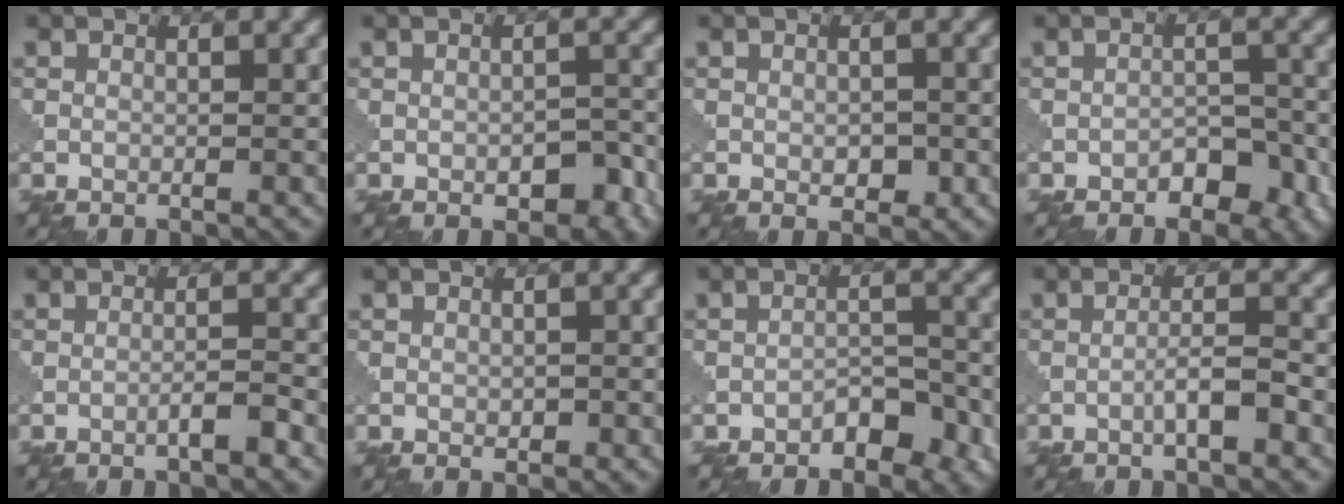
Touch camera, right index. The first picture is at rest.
{"total": 3.2, "force": [-1.5, 1.5, 2.4], "torque": [-0.030, 0.001, -0.018]}
{"total": 1.9, "force": [-0.5, 1.1, 1.5], "torque": [-0.023, -0.003, -0.007]}
{"total": 3.3, "force": [-2.0, 1.8, 1.9], "torque": [-0.022, 0.005, -0.028]}
{"total": 1.9, "force": [-1.1, 0.1, 1.6], "torque": [-0.022, 0.009, -0.022]}
{"total": 0.8, "force": [-0.1, 0.5, 0.6], "torque": [-0.007, -0.003, -0.001]}
{"total": 3.0, "force": [-2.0, 1.5, 1.7], "torque": [-0.021, 0.009, -0.030]}
{"total": 2.6, "force": [-1.2, 0.3, 2.3], "torque": [-0.039, 0.010, -0.023]}